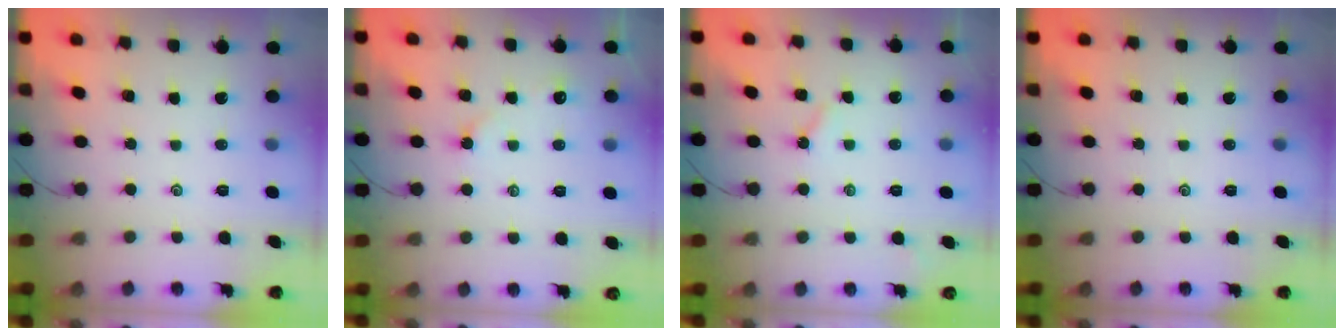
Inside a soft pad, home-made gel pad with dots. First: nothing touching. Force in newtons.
{"total": 2.9, "press": 2.9, "slide": 0.5}
{"total": 2.6, "press": 2.5, "slide": 0.3}
{"total": 0.0}